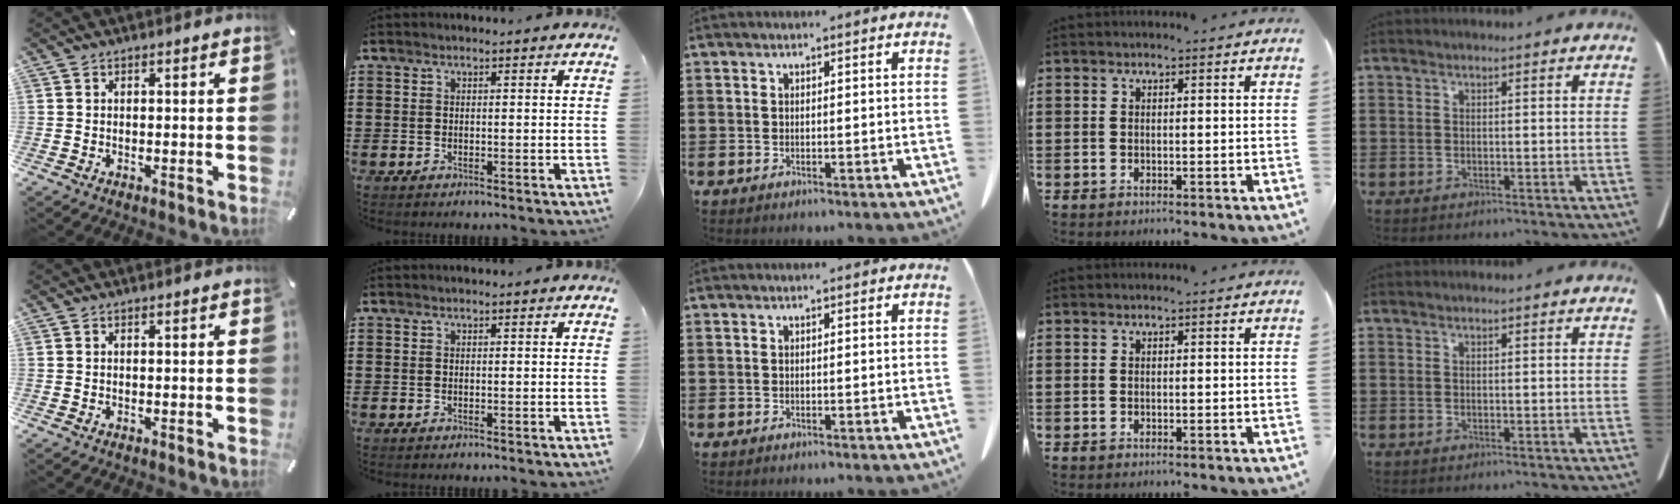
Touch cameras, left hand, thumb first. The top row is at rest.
{}